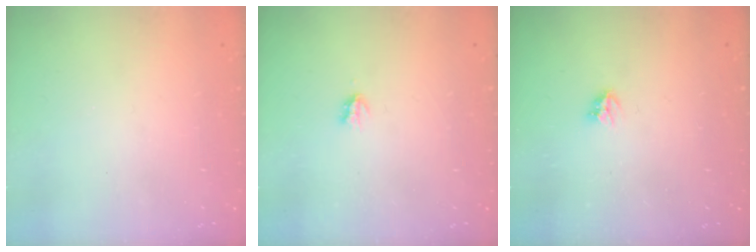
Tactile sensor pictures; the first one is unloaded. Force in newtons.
{"total": 1.9, "press": 1.8, "slide": 0.4}
{"total": 3.5, "press": 3.4, "slide": 0.5}